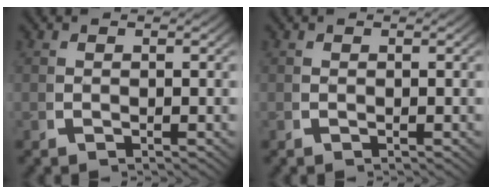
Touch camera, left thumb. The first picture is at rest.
{"total": 0.0}